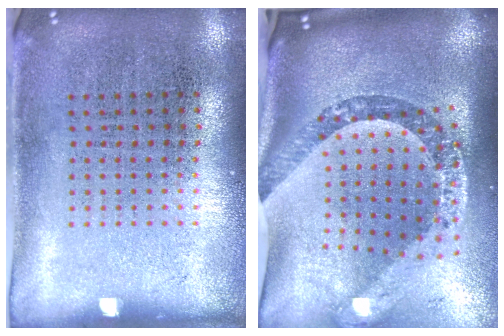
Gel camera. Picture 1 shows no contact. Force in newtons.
{"total": 3.7, "press": 2.6, "slide": 2.6}